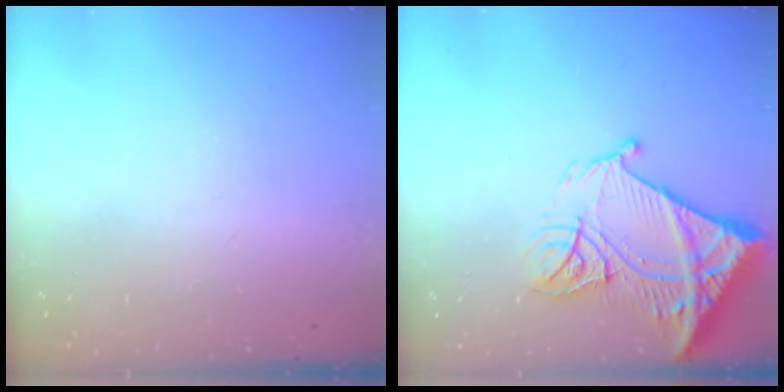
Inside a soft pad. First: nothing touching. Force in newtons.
{"total": 19.3, "press": 19.2, "slide": 2.2}